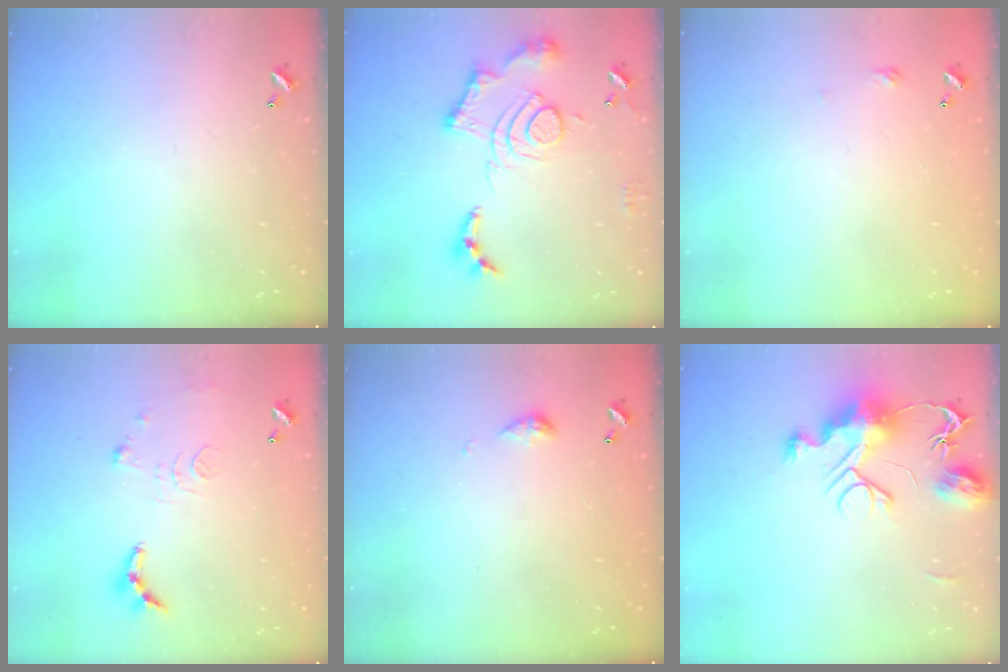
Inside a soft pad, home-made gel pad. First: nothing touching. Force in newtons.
{"total": 16.5, "press": 16.4, "slide": 1.7}
{"total": 2.7, "press": 2.6, "slide": 0.4}
{"total": 9.3, "press": 9.3, "slide": 0.8}
{"total": 4.0, "press": 4.0, "slide": 0.6}
{"total": 11.5, "press": 11.5, "slide": 1.2}